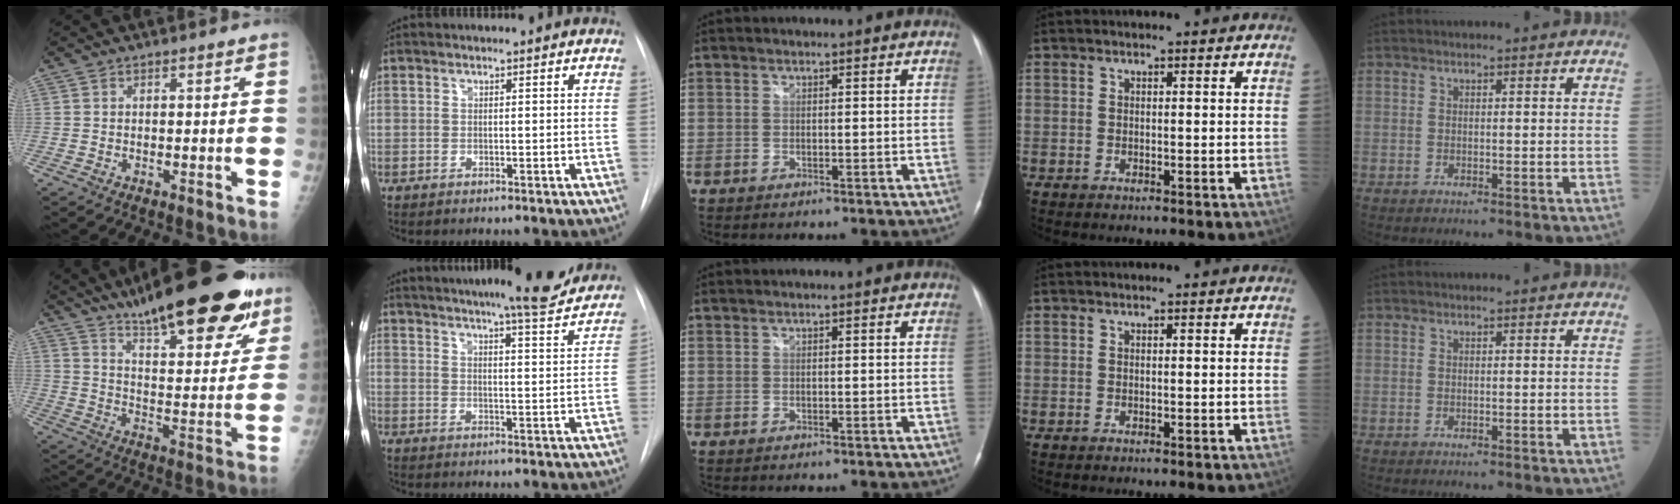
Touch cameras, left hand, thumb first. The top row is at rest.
{"thumb": {"total": 28.1, "force": [19.7, 8.1, 18.4], "torque": [-0.237, -0.062, 0.287]}, "index": {"total": 16.9, "force": [15.2, 1.3, 7.3], "torque": [-0.106, -0.012, 0.192]}}